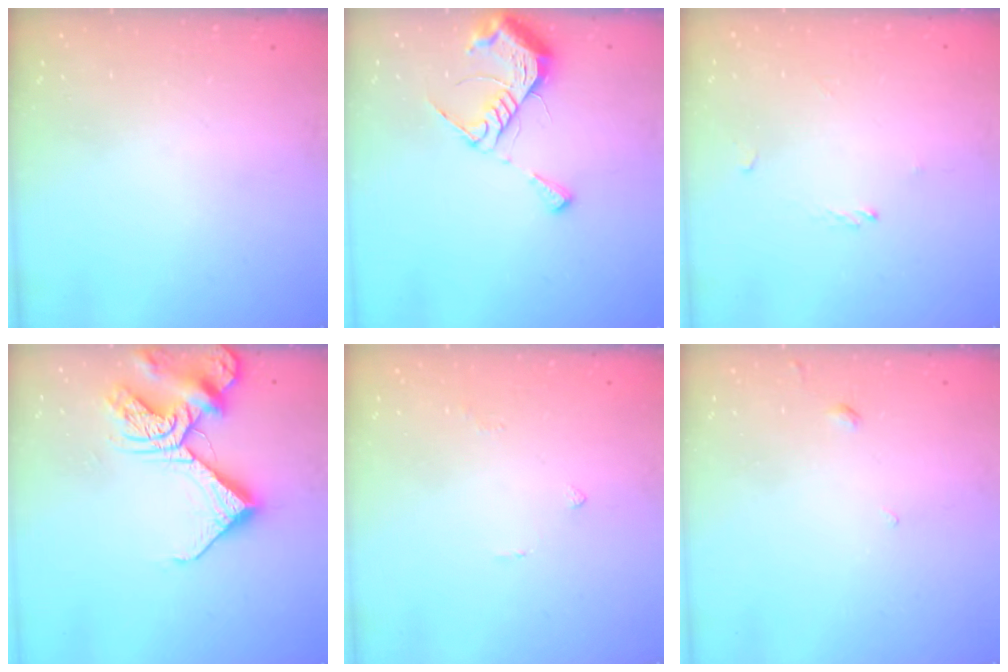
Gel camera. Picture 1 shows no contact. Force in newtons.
{"total": 11.3, "press": 11.3, "slide": 0.8}
{"total": 0.0}
{"total": 12.8, "press": 12.7, "slide": 1.4}
{"total": 1.4, "press": 1.3, "slide": 0.5}
{"total": 1.5, "press": 1.5, "slide": 0.5}